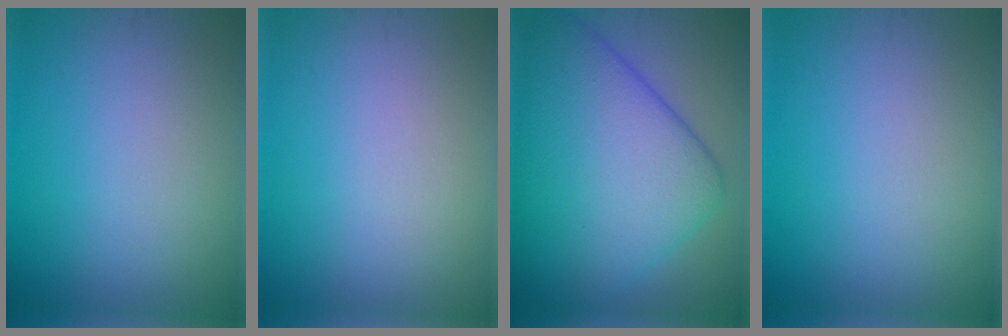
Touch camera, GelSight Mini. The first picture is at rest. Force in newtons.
{"total": 0.0}
{"total": 13.4, "press": 13.4, "slide": 0.3}
{"total": 0.0}